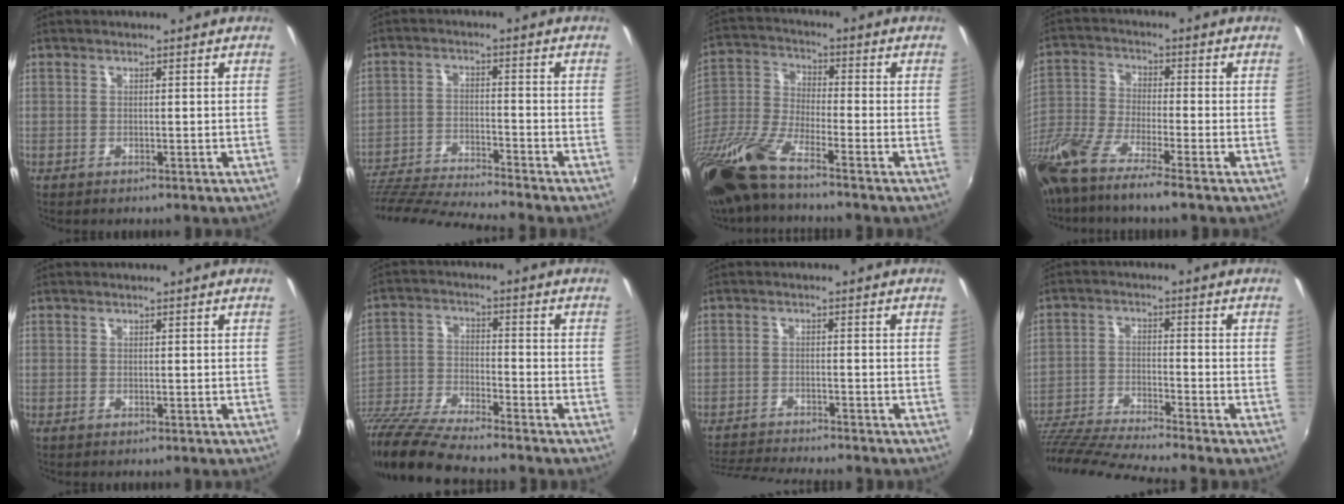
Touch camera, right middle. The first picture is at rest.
{"total": 15.9, "force": [-14.6, -0.4, 6.3], "torque": [-0.143, -0.033, -0.262]}
{"total": 17.2, "force": [-12.5, 3.5, 11.3], "torque": [-0.257, -0.030, -0.256]}
{"total": 14.6, "force": [-10.8, 1.6, 9.7], "torque": [-0.210, -0.043, -0.207]}
{"total": 0.0}
{"total": 14.2, "force": [-12.2, 2.0, 7.0], "torque": [-0.158, -0.024, -0.237]}
{"total": 9.1, "force": [-8.6, 0.2, 2.8], "torque": [-0.077, -0.018, -0.146]}
{"total": 14.0, "force": [-12.4, -0.7, 6.4], "torque": [-0.140, -0.039, -0.230]}